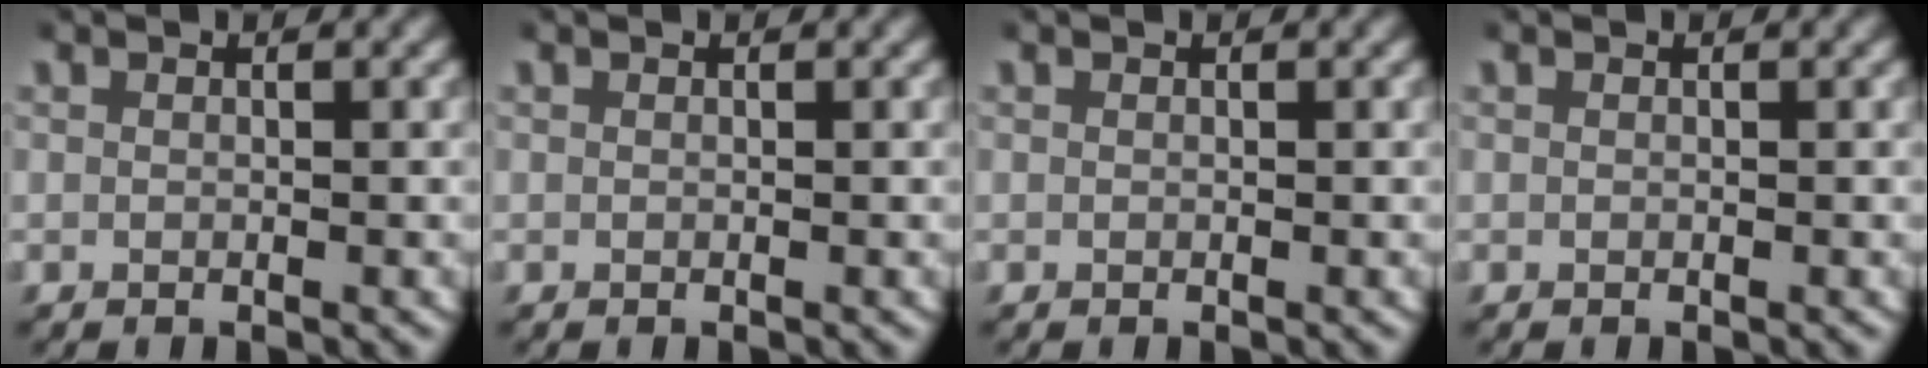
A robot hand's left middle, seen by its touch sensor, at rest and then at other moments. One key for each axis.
{"total": 0.0}
{"total": 0.0}
{"total": 0.0}